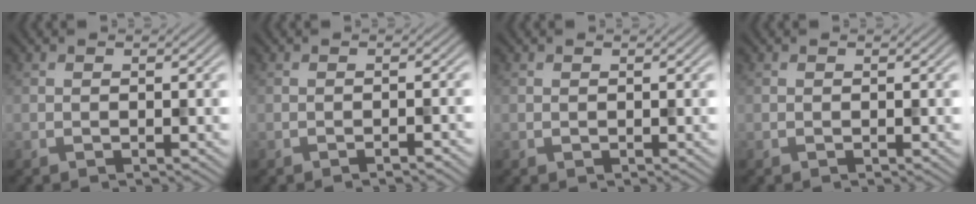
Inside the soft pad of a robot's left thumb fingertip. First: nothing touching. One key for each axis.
{"total": 1.2, "fx": -0.9, "fy": 0.1, "fz": 0.7, "tx": -0.011, "ty": 0.003, "tz": -0.017}
{"total": 0.0}
{"total": 0.0}